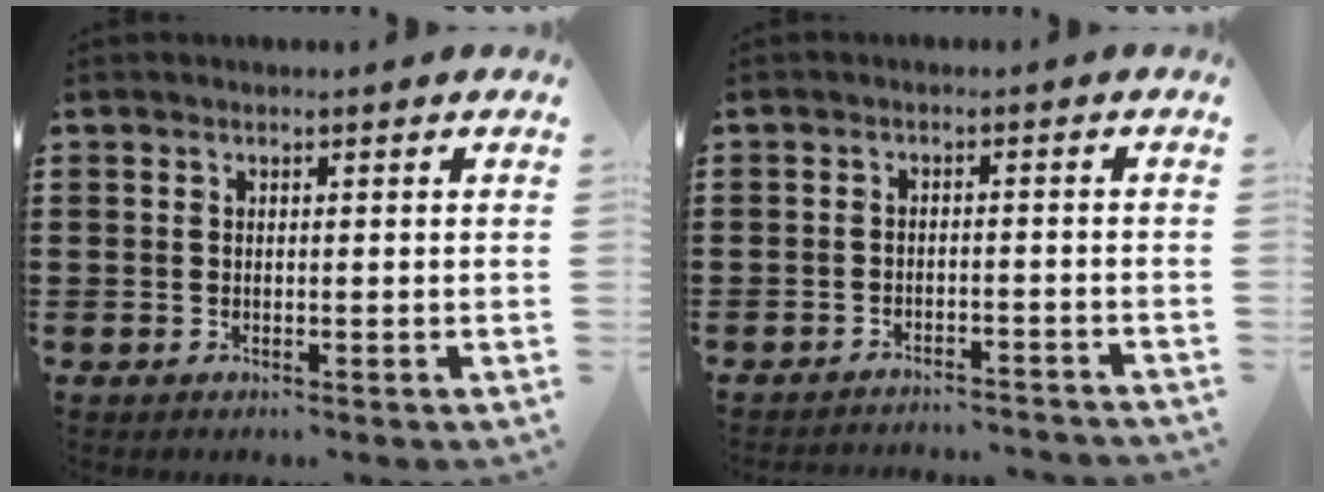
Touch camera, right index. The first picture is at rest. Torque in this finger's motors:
{"motor_torque": [0.36, 0.43, 0.23, 0.00]}